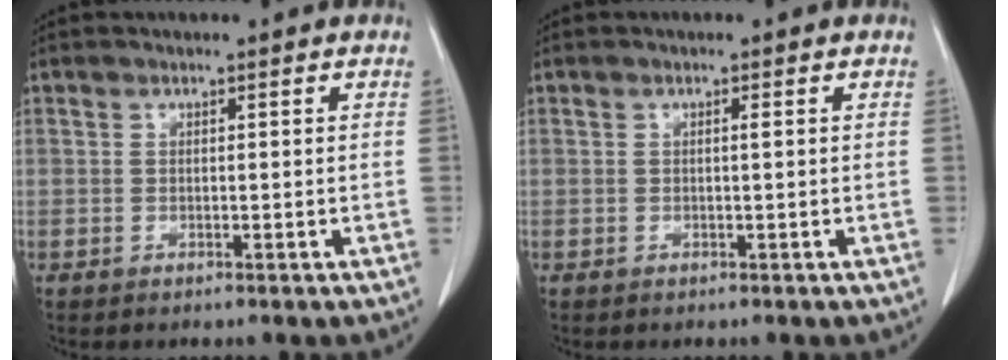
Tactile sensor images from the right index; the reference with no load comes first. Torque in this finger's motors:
{"motor_torque": [-0.20, 0.13, 0.00, -0.01]}